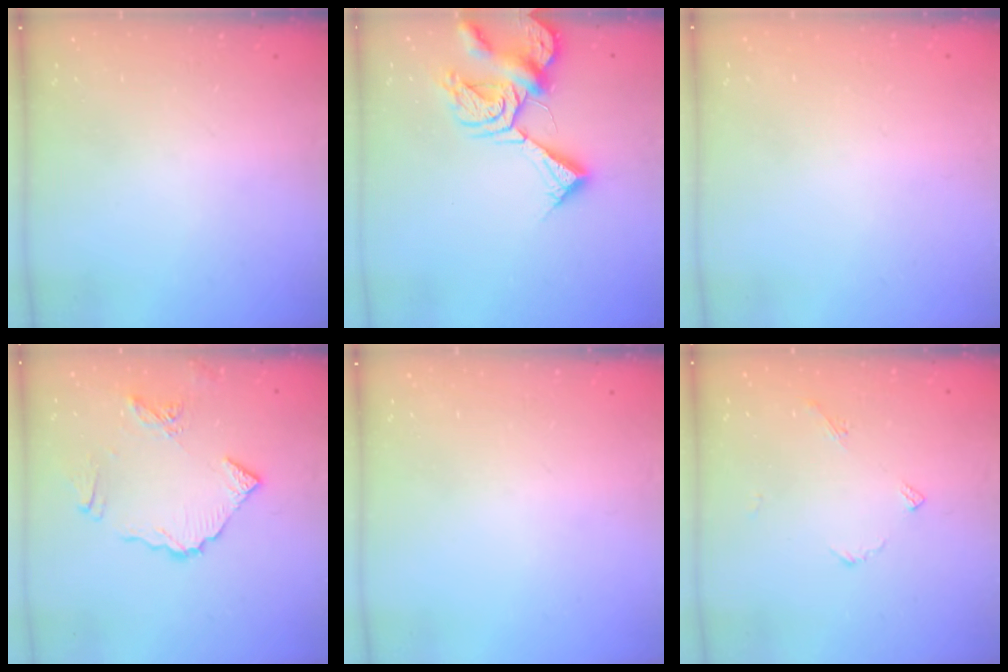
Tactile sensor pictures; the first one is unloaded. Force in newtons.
{"total": 11.7, "press": 11.6, "slide": 1.5}
{"total": 1.8, "press": 1.8, "slide": 0.1}
{"total": 10.9, "press": 10.8, "slide": 1.3}
{"total": 0.0}
{"total": 3.5, "press": 3.5, "slide": 0.4}